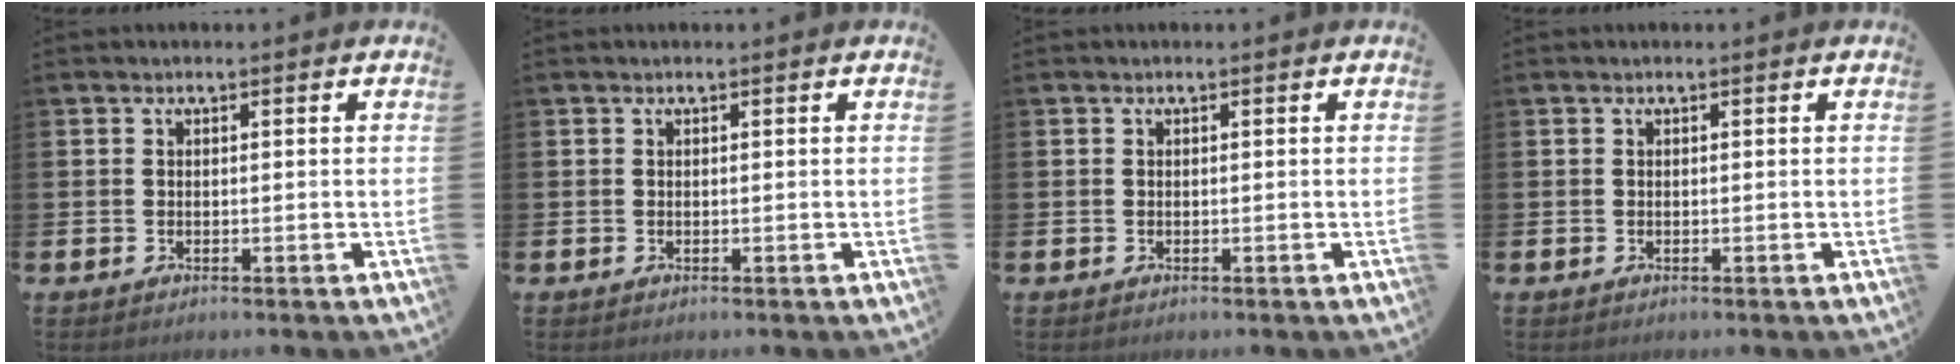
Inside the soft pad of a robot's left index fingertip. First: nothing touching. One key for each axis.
{"total": 0.0}
{"total": 0.0}
{"total": 0.0}